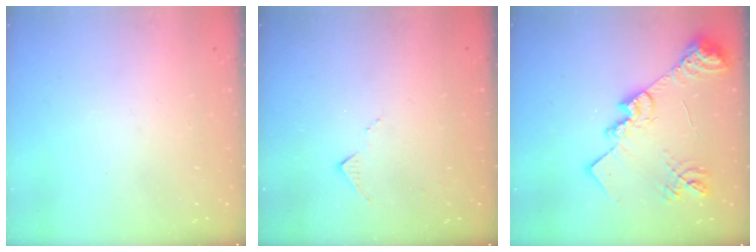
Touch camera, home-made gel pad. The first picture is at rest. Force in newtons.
{"total": 5.7, "press": 5.7, "slide": 0.6}
{"total": 20.8, "press": 20.8, "slide": 1.8}